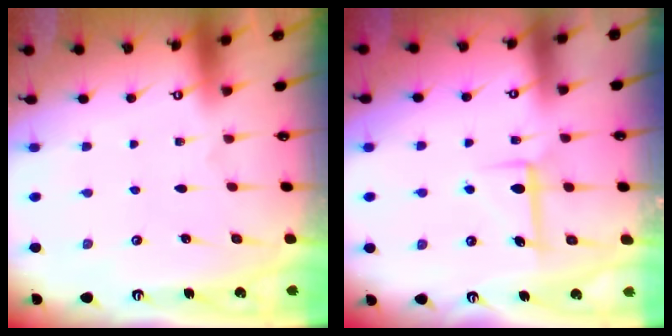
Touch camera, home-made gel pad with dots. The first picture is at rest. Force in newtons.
{"total": 6.0, "press": 6.0, "slide": 0.2}